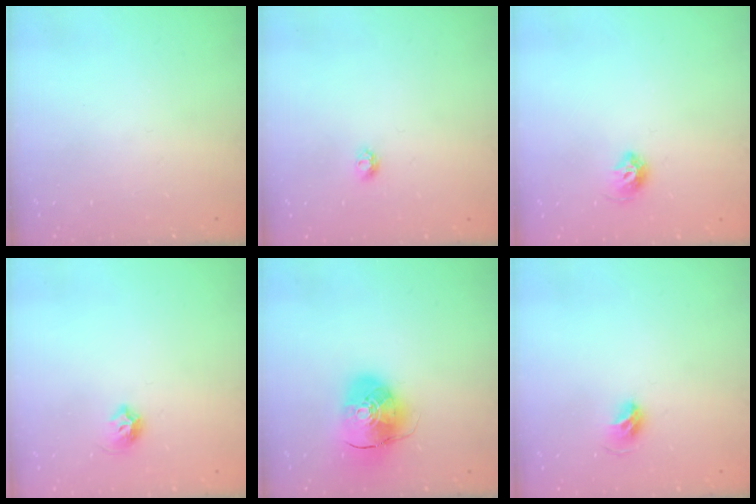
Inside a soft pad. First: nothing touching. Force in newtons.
{"total": 4.2, "press": 4.1, "slide": 0.4}
{"total": 7.3, "press": 7.3, "slide": 0.8}
{"total": 6.0, "press": 5.9, "slide": 1.1}
{"total": 10.9, "press": 10.7, "slide": 1.6}
{"total": 6.2, "press": 6.1, "slide": 1.2}